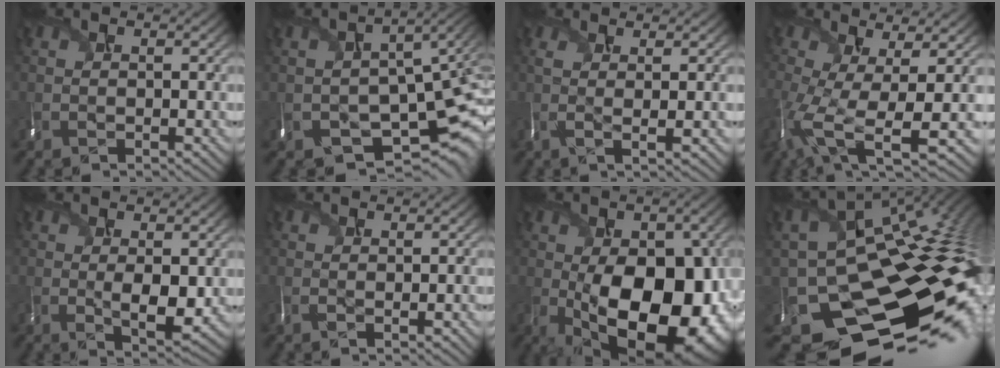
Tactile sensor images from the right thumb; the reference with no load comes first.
{"total": 10.0, "force": [-3.5, 5.6, 7.5], "torque": [-0.130, -0.036, -0.034]}
{"total": 2.8, "force": [0.9, 0.5, 2.6], "torque": [-0.043, 0.009, 0.016]}
{"total": 9.7, "force": [-2.2, 2.9, 9.0], "torque": [-0.185, -0.015, -0.025]}
{"total": 4.5, "force": [0.0, 1.3, 4.3], "torque": [-0.079, -0.005, 0.012]}
{"total": 0.7, "force": [0.0, 0.1, 0.7], "torque": [-0.010, 0.001, 0.002]}
{"total": 19.8, "force": [-3.9, 11.0, 16.0], "torque": [-0.207, -0.026, -0.032]}
{"total": 18.4, "force": [-4.9, 11.9, 13.1], "torque": [-0.218, -0.054, -0.050]}